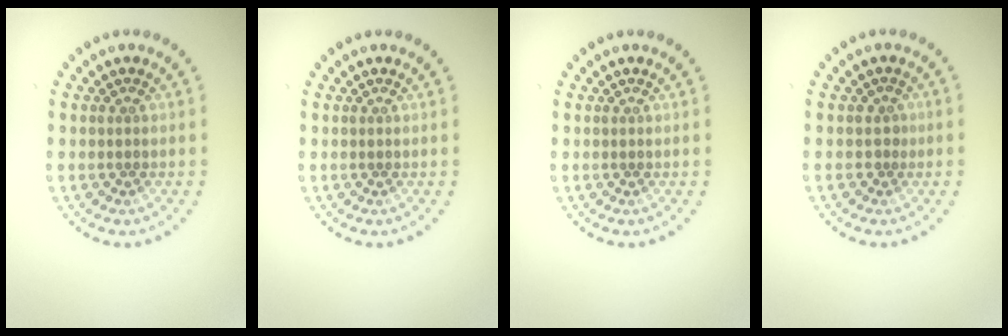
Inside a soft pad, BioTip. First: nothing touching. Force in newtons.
{"total": 0.0}
{"total": 0.0}
{"total": 0.7, "press": 0.4, "slide": 0.6}